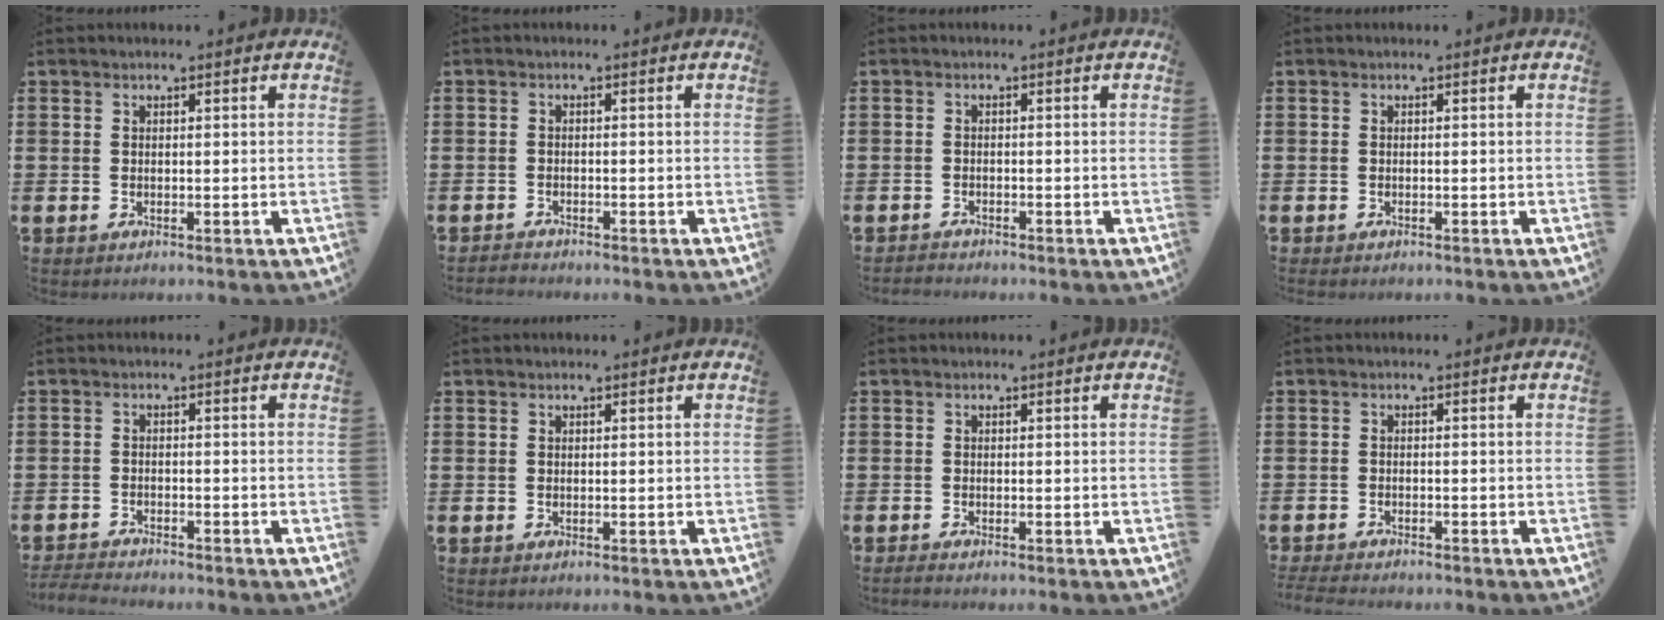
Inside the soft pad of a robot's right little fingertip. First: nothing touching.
{"total": 1.0, "force": [-0.9, 0.1, 0.0], "torque": [-0.004, 0.001, -0.019]}
{"total": 0.9, "force": [-0.8, 0.1, -0.1], "torque": [-0.003, 0.001, -0.018]}
{"total": 0.0}
{"total": 2.0, "force": [-2.0, 0.1, 0.1], "torque": [-0.004, 0.003, -0.043]}
{"total": 0.0}
{"total": 0.5, "force": [-0.4, 0.0, 0.3], "torque": [-0.006, -0.002, -0.007]}
{"total": 1.5, "force": [-1.4, 0.2, 0.3], "torque": [-0.008, 0.003, -0.029]}